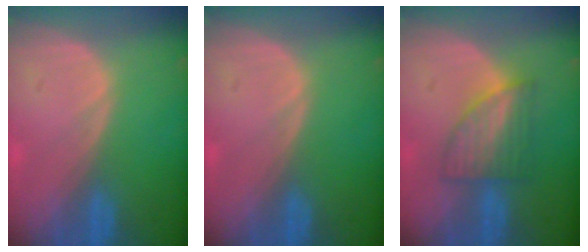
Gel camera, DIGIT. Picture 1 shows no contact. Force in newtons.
{"total": 0.0}
{"total": 5.9, "press": 5.9, "slide": 0.4}